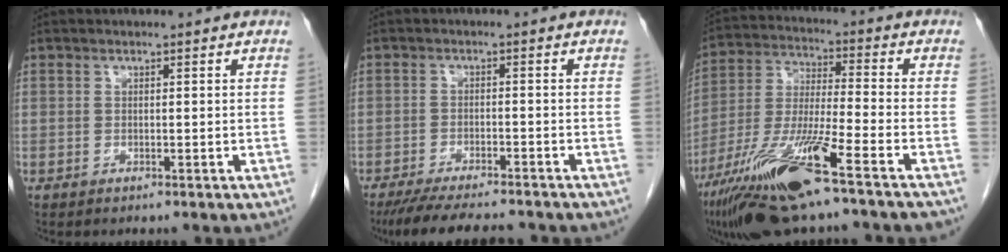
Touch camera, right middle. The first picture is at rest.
{"total": 11.3, "force": [-10.0, 1.6, 5.0], "torque": [-0.080, -0.016, -0.146]}
{"total": 17.6, "force": [-10.9, 1.0, 13.8], "torque": [-0.275, -0.044, -0.198]}